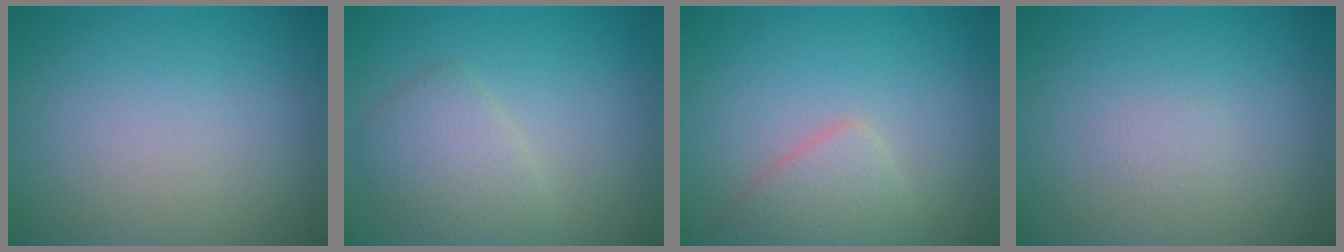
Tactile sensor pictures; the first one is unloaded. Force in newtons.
{"total": 2.9, "press": 2.9, "slide": 0.2}
{"total": 2.7, "press": 2.7, "slide": 0.0}
{"total": 0.5, "press": 0.5, "slide": 0.1}